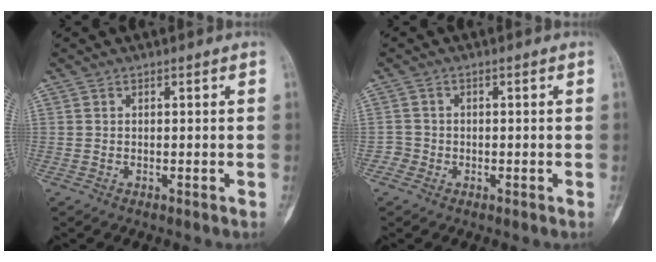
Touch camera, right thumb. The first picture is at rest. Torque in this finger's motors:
{"motor_torque": [0.31, -0.01, 0.00, -0.13, 0.03]}